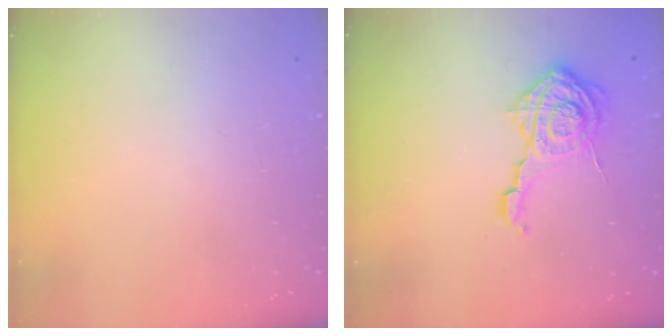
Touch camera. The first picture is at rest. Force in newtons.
{"total": 12.0, "press": 11.9, "slide": 0.7}